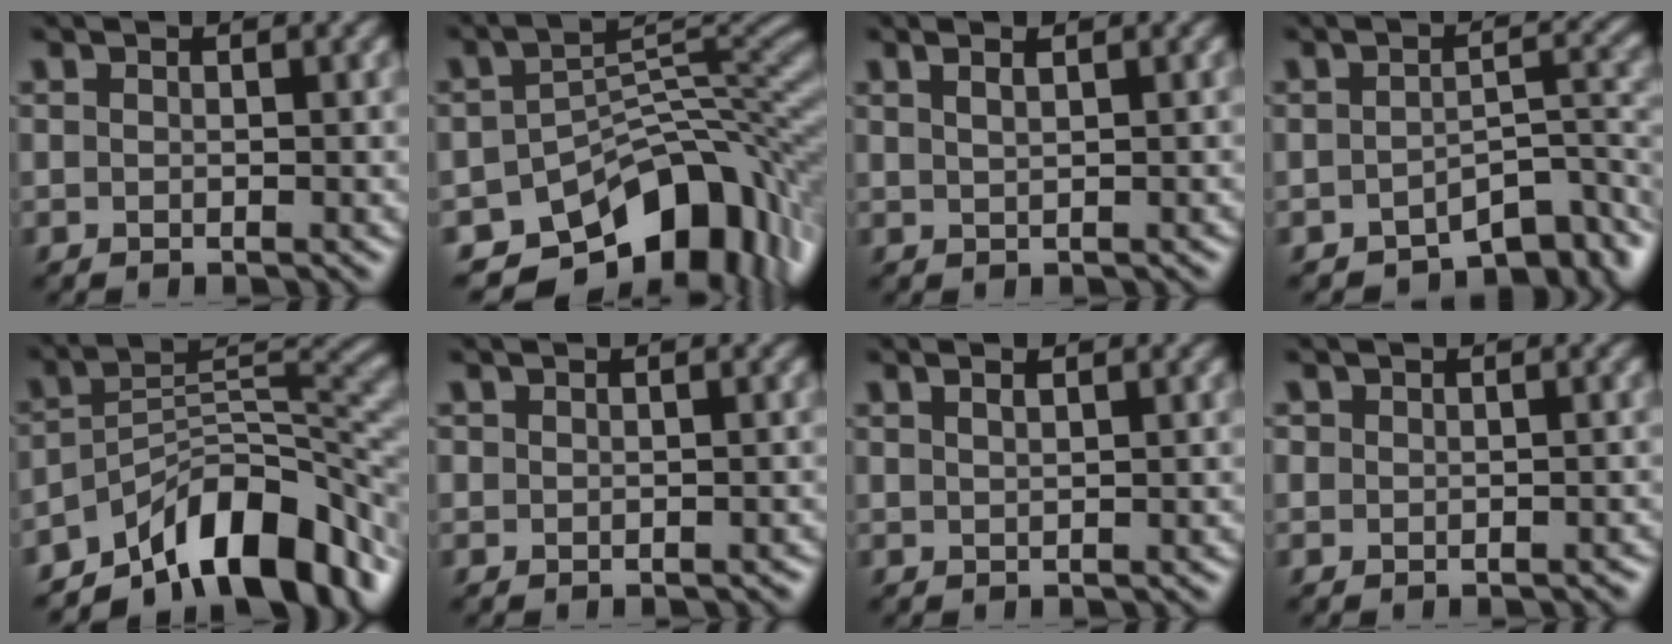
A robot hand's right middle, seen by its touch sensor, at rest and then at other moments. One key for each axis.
{"total": 10.6, "fx": -6.9, "fy": 5.7, "fz": 5.6, "tx": -0.058, "ty": -0.008, "tz": -0.116}
{"total": 1.6, "fx": 1.0, "fy": 0.6, "fz": 1.1, "tx": -0.014, "ty": -0.003, "tz": 0.015}
{"total": 6.4, "fx": -4.8, "fy": 2.4, "fz": 3.4, "tx": -0.031, "ty": -0.006, "tz": -0.067}
{"total": 11.1, "fx": -7.3, "fy": 4.1, "fz": 7.3, "tx": -0.091, "ty": 0.004, "tz": -0.134}
{"total": 0.7, "fx": -0.3, "fy": 0.6, "fz": 0.1, "tx": 0.005, "ty": -0.006, "tz": -0.004}
{"total": 0.9, "fx": 0.5, "fy": 0.3, "fz": 0.7, "tx": -0.011, "ty": 0.005, "tz": 0.011}
{"total": 1.0, "fx": -0.3, "fy": 0.9, "fz": 0.0, "tx": 0.011, "ty": -0.006, "tz": -0.005}